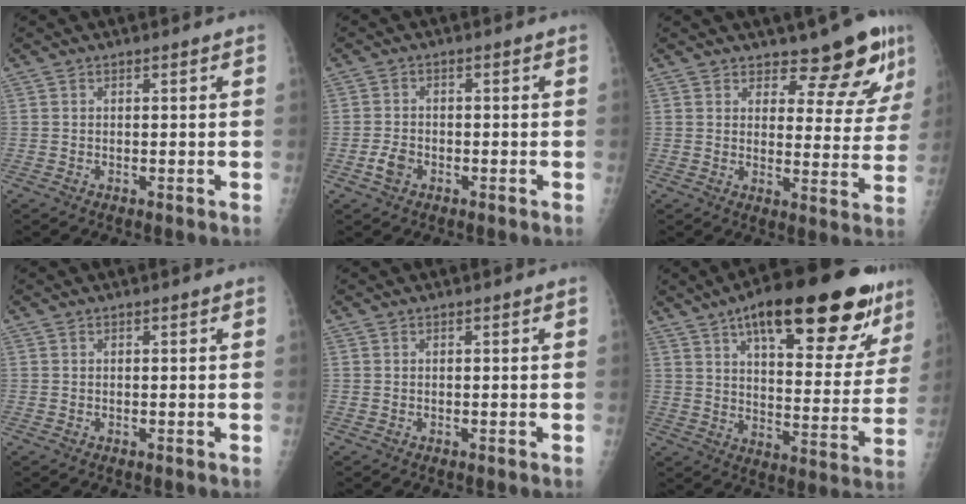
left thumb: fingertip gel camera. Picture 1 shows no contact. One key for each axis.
{"total": 3.0, "fx": -1.4, "fy": 2.0, "fz": 1.7, "tx": -0.031, "ty": 0.008, "tz": -0.025}
{"total": 10.0, "fx": 8.1, "fy": 3.7, "fz": 4.6, "tx": -0.024, "ty": -0.066, "tz": 0.099}
{"total": 0.0}
{"total": 0.0}
{"total": 28.1, "fx": 16.5, "fy": 9.9, "fz": 20.4, "tx": -0.253, "ty": -0.031, "tz": 0.238}